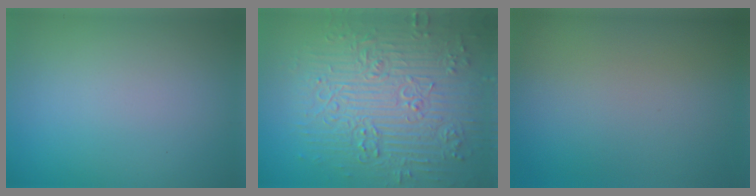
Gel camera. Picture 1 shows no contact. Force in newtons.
{"total": 9.3, "press": 6.9, "slide": 6.3}
{"total": 0.0}